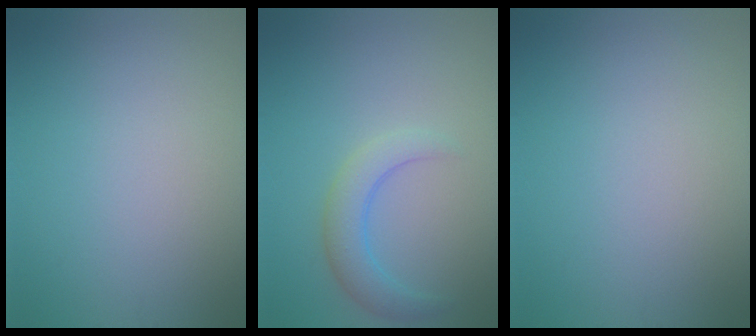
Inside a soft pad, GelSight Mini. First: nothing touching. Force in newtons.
{"total": 2.9, "press": 2.9, "slide": 0.2}
{"total": 0.0}